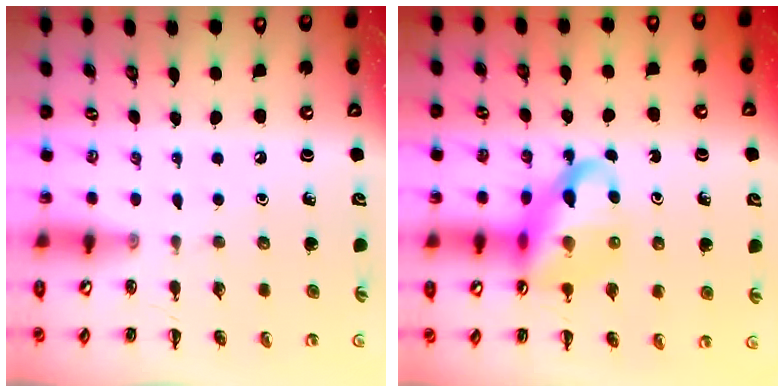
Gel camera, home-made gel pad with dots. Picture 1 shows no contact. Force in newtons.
{"total": 14.7, "press": 14.2, "slide": 3.9}